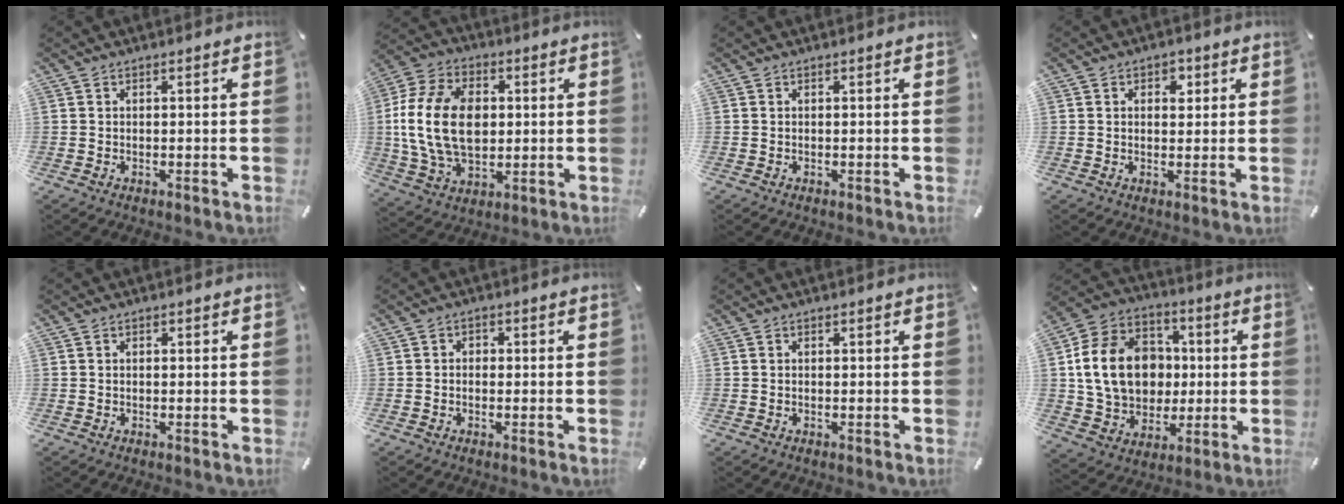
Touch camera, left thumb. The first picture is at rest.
{"total": 17.4, "force": [0.7, 12.4, 12.1], "torque": [-0.272, 0.010, 0.011]}
{"total": 0.0}
{"total": 2.9, "force": [1.0, 2.2, 1.5], "torque": [-0.002, -0.005, 0.007]}
{"total": 0.5, "force": [0.1, 0.4, 0.3], "torque": [-0.005, 0.003, 0.000]}
{"total": 1.5, "force": [-0.7, 1.2, 0.5], "torque": [-0.008, 0.007, -0.016]}
{"total": 0.0}
{"total": 18.1, "force": [1.0, 15.1, 9.8], "torque": [-0.198, 0.021, 0.026]}